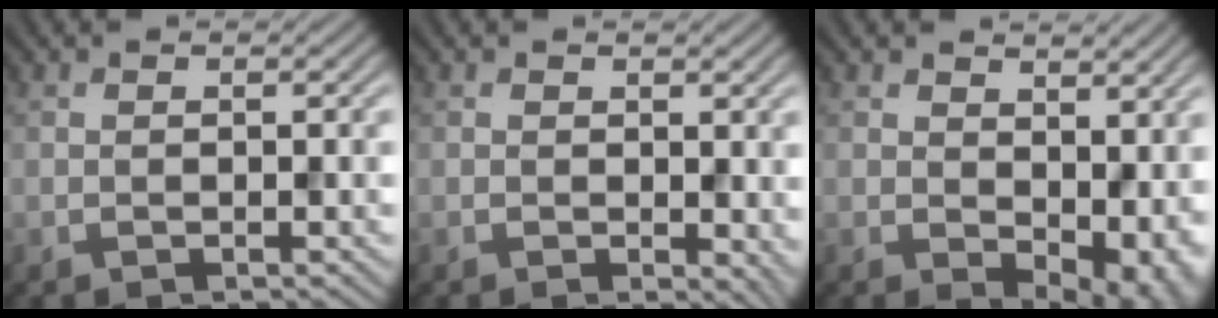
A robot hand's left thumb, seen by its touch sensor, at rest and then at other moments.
{"total": 2.6, "force": [0.0, 1.5, 2.1], "torque": [-0.024, -0.009, 0.002]}
{"total": 8.9, "force": [0.9, 5.5, 6.9], "torque": [-0.097, -0.024, 0.032]}